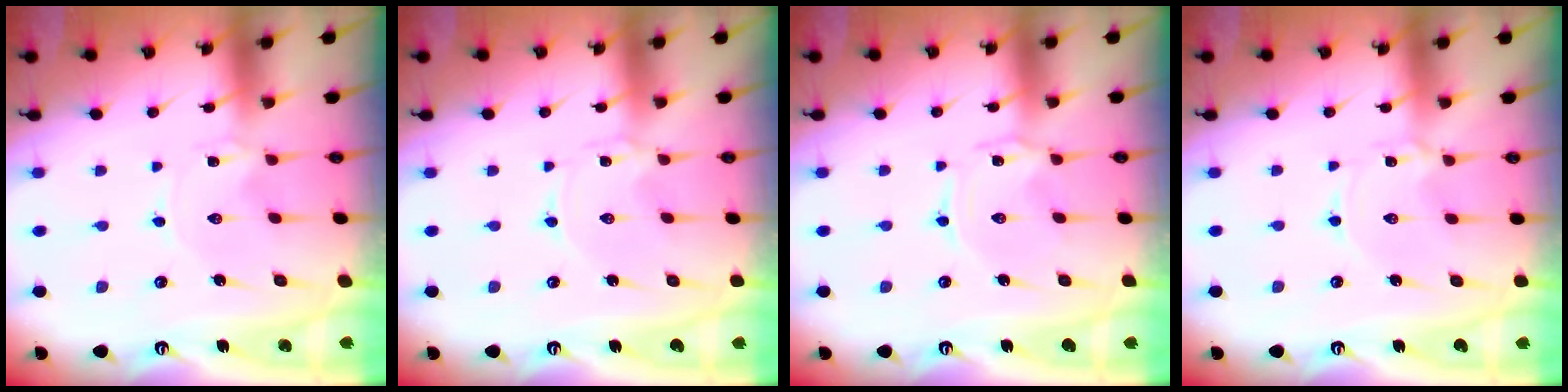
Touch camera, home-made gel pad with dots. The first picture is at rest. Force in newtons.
{"total": 0.0}
{"total": 1.2, "press": 1.2, "slide": 0.1}
{"total": 0.9, "press": 0.9, "slide": 0.1}